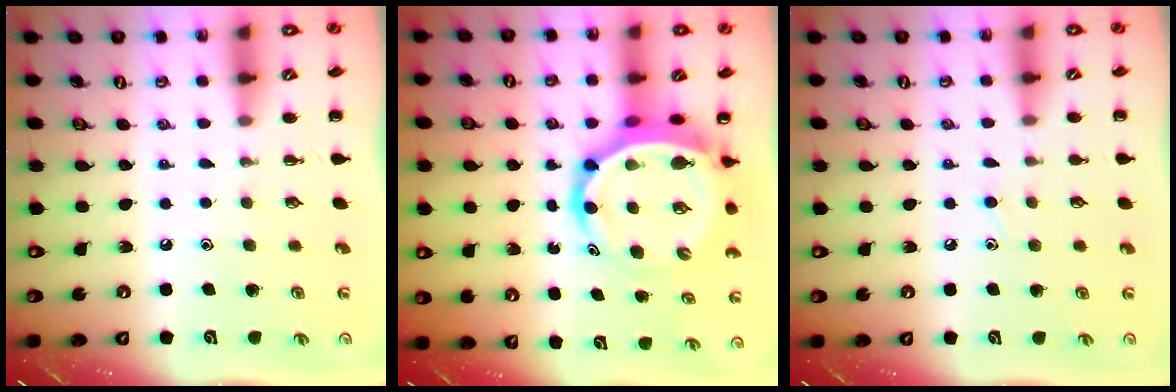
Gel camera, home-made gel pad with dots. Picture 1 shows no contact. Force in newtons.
{"total": 10.3, "press": 9.8, "slide": 3.2}
{"total": 6.5, "press": 6.0, "slide": 2.5}